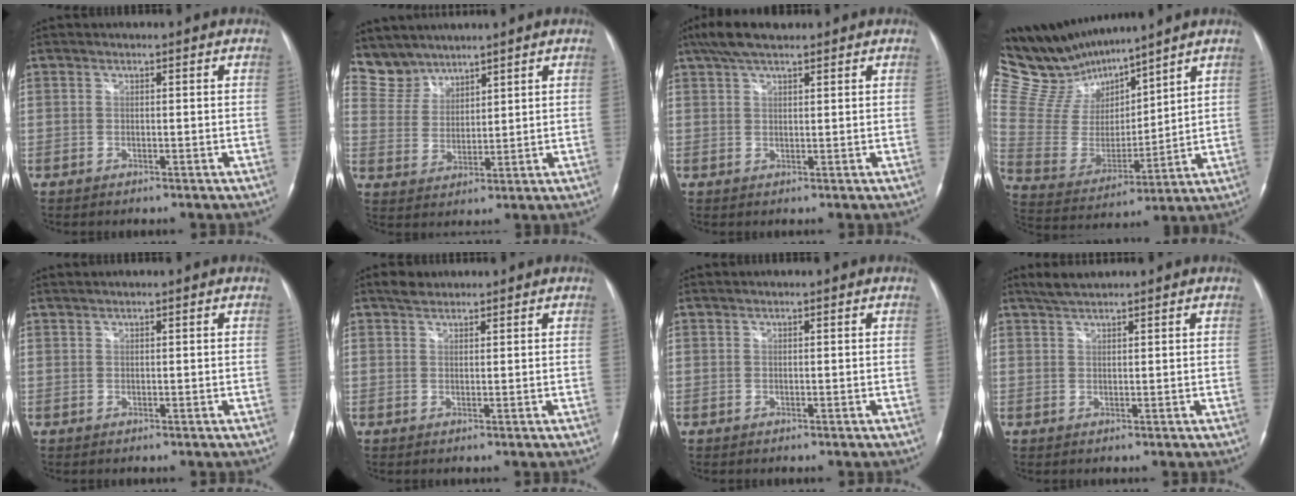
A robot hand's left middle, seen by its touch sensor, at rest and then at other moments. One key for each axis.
{"total": 5.9, "fx": 5.5, "fy": 2.1, "fz": -0.4, "tx": 0.000, "ty": 0.012, "tz": 0.125}
{"total": 5.9, "fx": 4.6, "fy": 1.4, "fz": 3.4, "tx": -0.071, "ty": 0.024, "tz": 0.086}
{"total": 14.3, "fx": 13.6, "fy": 2.4, "fz": 4.0, "tx": -0.099, "ty": 0.006, "tz": 0.277}
{"total": 0.7, "fx": 0.7, "fy": -0.1, "fz": 0.2, "tx": -0.006, "ty": 0.008, "tz": 0.019}
{"total": 1.9, "fx": 1.7, "fy": 0.9, "fz": 0.4, "tx": -0.013, "ty": 0.007, "tz": 0.029}
{"total": 0.0}
{"total": 2.6, "fx": 2.4, "fy": 0.1, "fz": 1.1, "tx": -0.027, "ty": 0.006, "tz": 0.049}